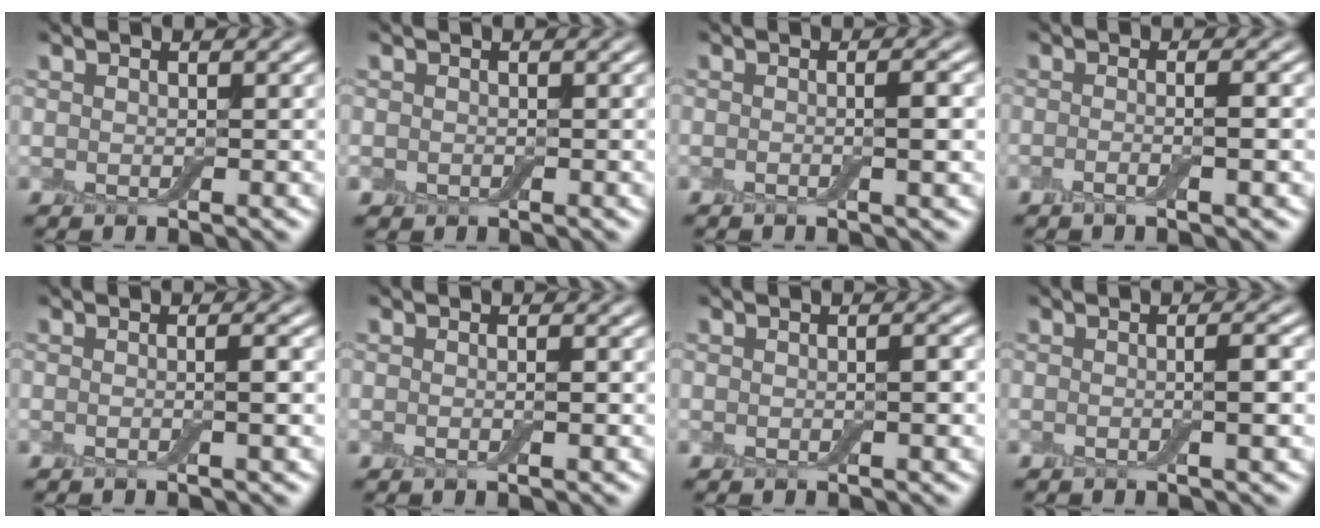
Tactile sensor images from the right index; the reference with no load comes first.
{"total": 0.7, "force": [-0.2, 0.6, 0.1], "torque": [0.001, -0.004, -0.007]}
{"total": 2.2, "force": [-0.3, 0.5, 2.1], "torque": [-0.027, 0.002, -0.009]}
{"total": 2.6, "force": [-0.6, 0.7, 2.4], "torque": [-0.031, -0.001, -0.017]}
{"total": 1.8, "force": [-0.3, 0.4, 1.7], "torque": [-0.024, 0.001, -0.010]}
{"total": 1.1, "force": [-0.2, 0.2, 1.1], "torque": [-0.017, -0.001, -0.005]}
{"total": 1.4, "force": [-0.3, 0.4, 1.3], "torque": [-0.021, 0.002, -0.004]}
{"total": 2.5, "force": [-0.4, 0.5, 2.4], "torque": [-0.032, 0.004, -0.010]}